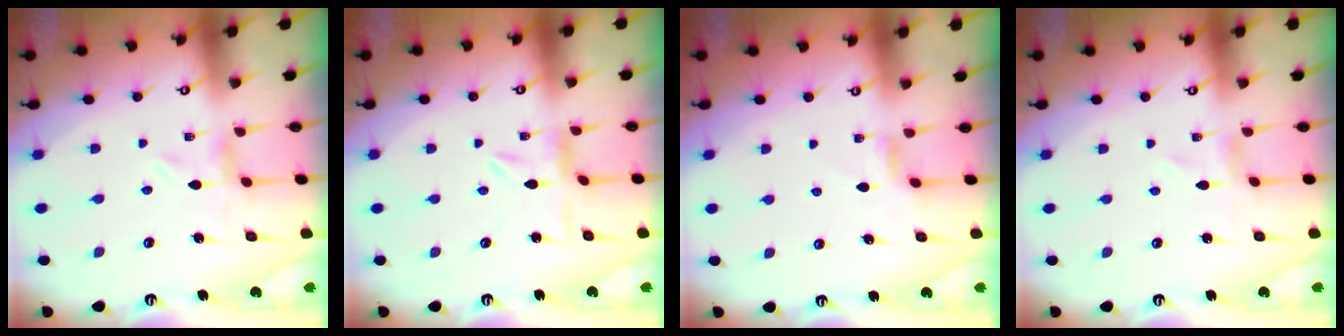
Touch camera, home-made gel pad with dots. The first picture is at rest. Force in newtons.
{"total": 0.6, "press": 0.6, "slide": 0.2}
{"total": 2.5, "press": 2.5, "slide": 0.4}
{"total": 0.8, "press": 0.8, "slide": 0.1}